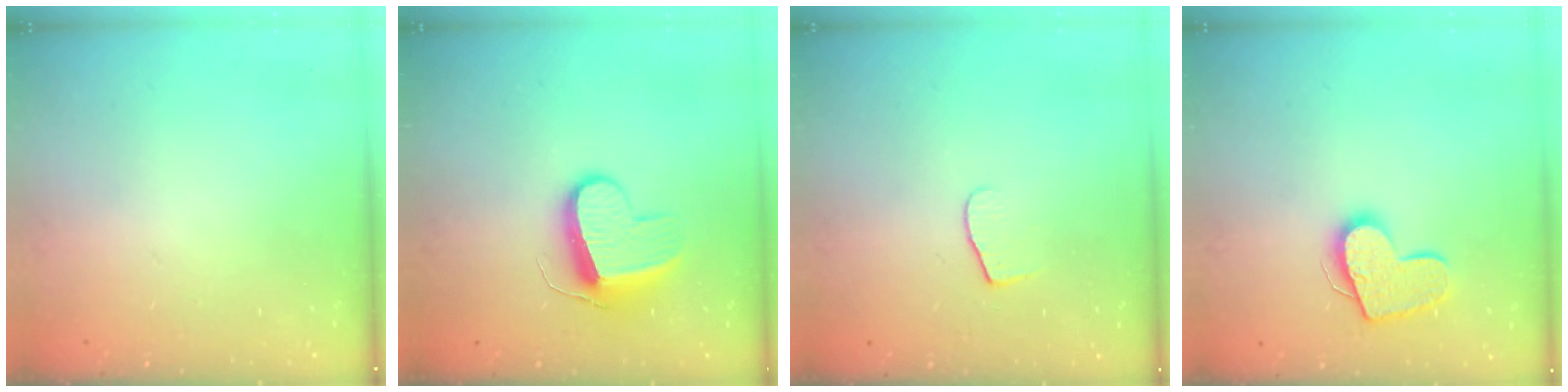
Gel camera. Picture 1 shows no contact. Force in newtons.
{"total": 9.8, "press": 9.8, "slide": 0.3}
{"total": 6.6, "press": 6.6, "slide": 0.5}
{"total": 13.9, "press": 13.8, "slide": 1.1}